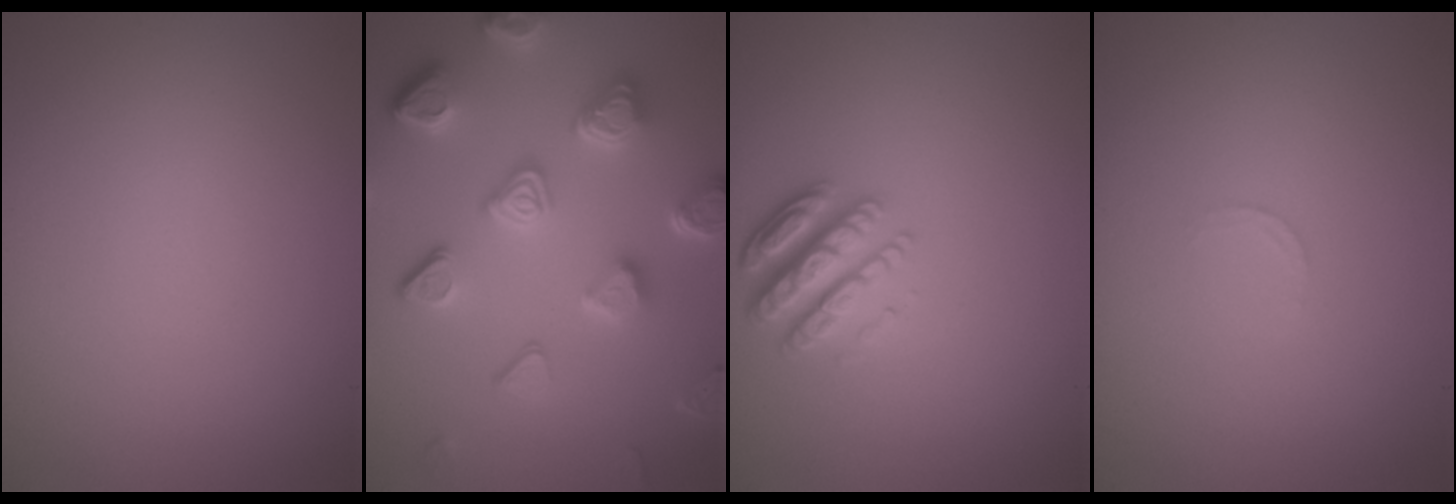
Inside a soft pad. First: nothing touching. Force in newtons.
{"total": 6.9, "press": 5.4, "slide": 4.2}
{"total": 4.4, "press": 3.2, "slide": 3.0}
{"total": 0.7, "press": 0.6, "slide": 0.3}